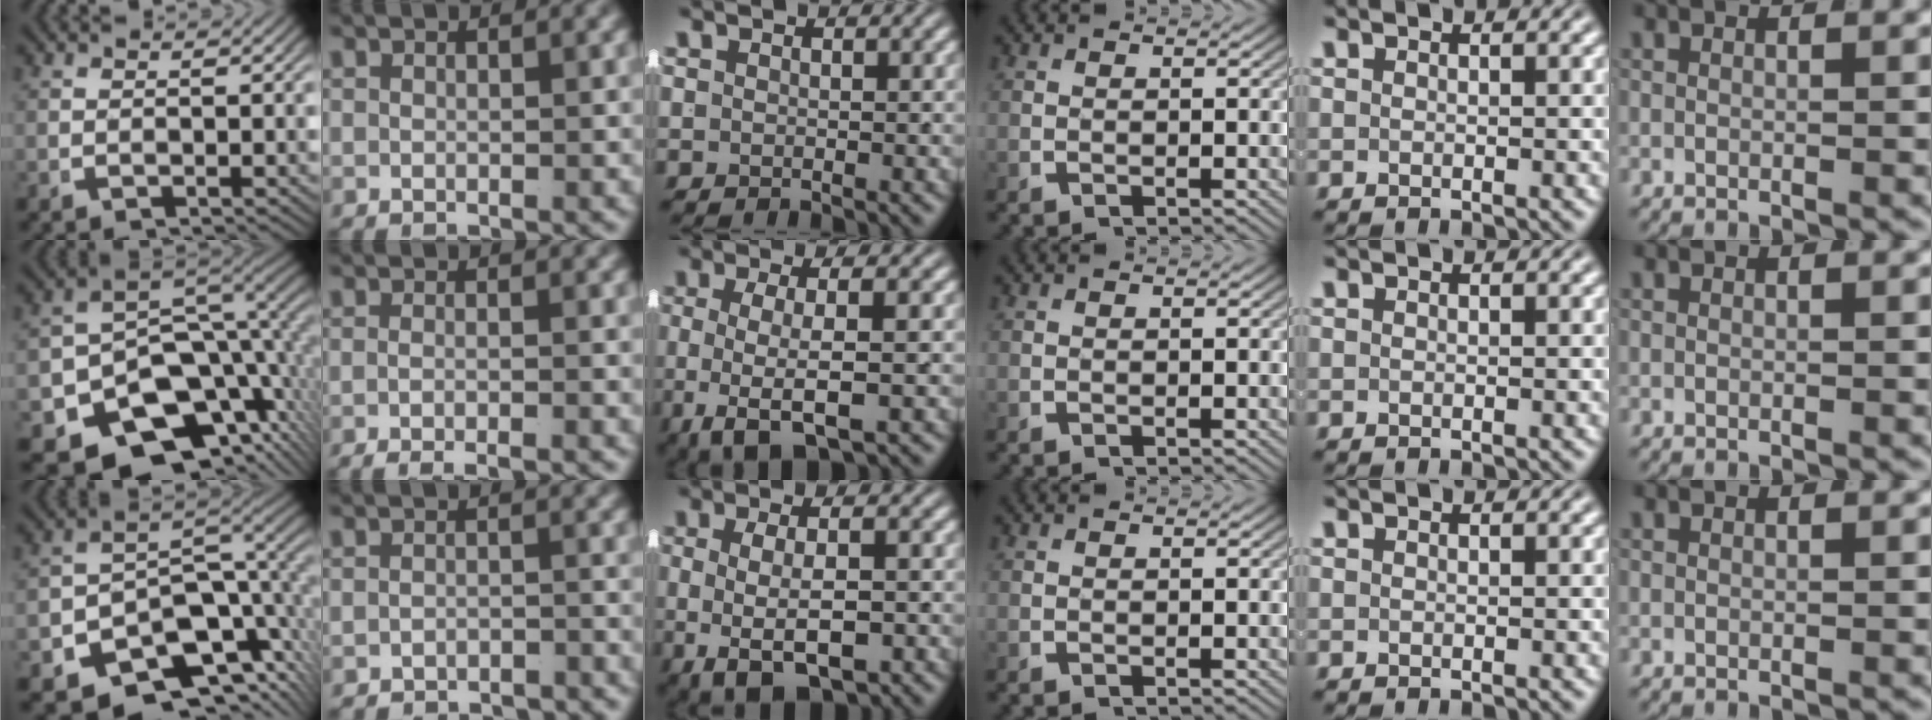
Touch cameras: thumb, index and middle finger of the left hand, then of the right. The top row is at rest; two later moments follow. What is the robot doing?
{"motion": "lift_and_place", "object": "shorts"}